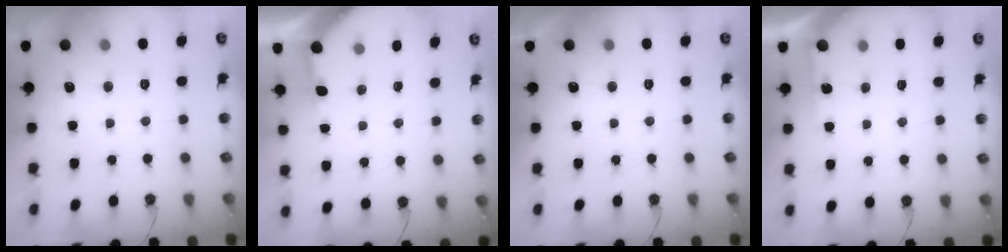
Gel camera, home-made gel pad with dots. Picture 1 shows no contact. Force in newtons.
{"total": 3.9, "press": 3.8, "slide": 0.5}
{"total": 0.0}
{"total": 2.8, "press": 2.8, "slide": 0.4}